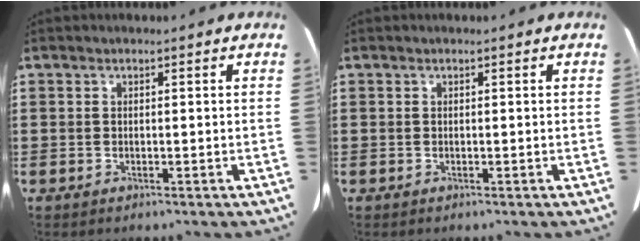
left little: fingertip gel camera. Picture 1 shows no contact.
{"total": 0.0}